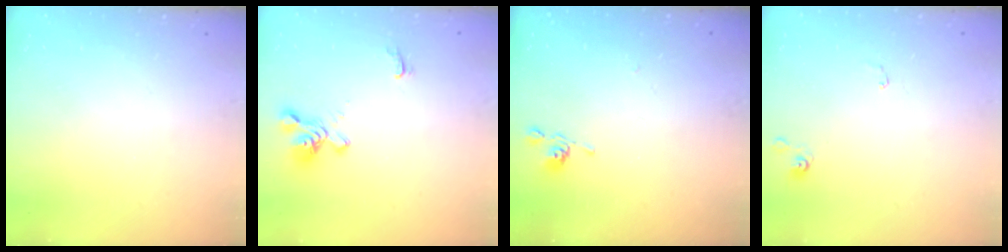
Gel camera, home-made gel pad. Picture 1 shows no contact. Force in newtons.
{"total": 1.7, "press": 1.1, "slide": 1.3}
{"total": 5.5, "press": 5.5, "slide": 0.2}
{"total": 0.6, "press": 0.6, "slide": 0.1}